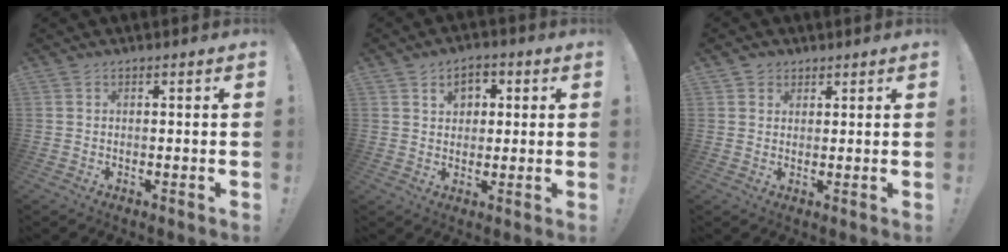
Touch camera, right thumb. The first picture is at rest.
{"total": 5.7, "force": [2.1, 4.6, 2.7], "torque": [-0.033, -0.002, 0.034]}
{"total": 2.6, "force": [1.5, 2.1, 0.3], "torque": [-0.002, -0.004, 0.026]}